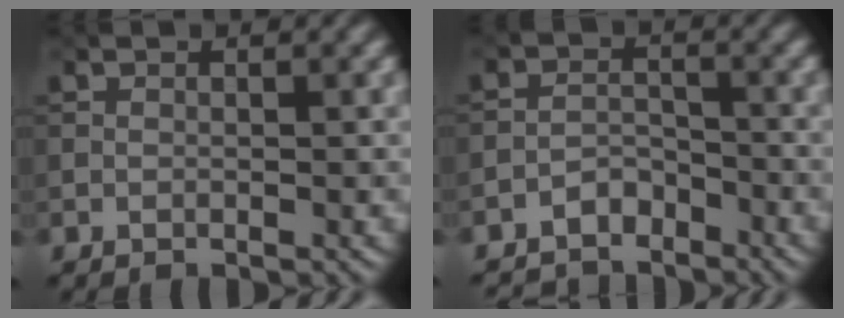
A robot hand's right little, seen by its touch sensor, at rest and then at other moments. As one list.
[{"total": 3.3, "force": [-3.0, 1.4, 0.4], "torque": [0.002, 0.003, -0.062]}]